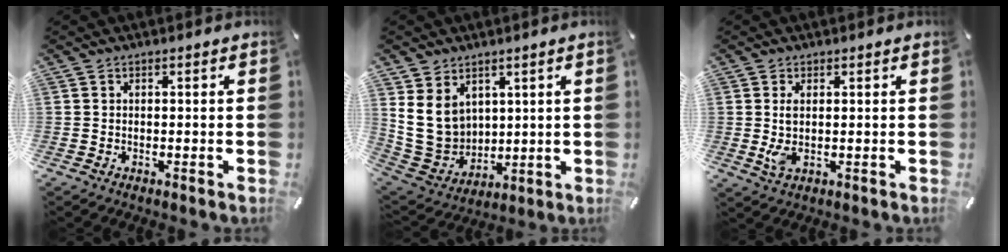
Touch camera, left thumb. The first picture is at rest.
{"total": 12.2, "force": [3.9, 10.4, 5.2], "torque": [-0.132, -0.027, 0.079]}
{"total": 3.9, "force": [0.5, 1.9, 3.4], "torque": [-0.080, -0.002, 0.006]}